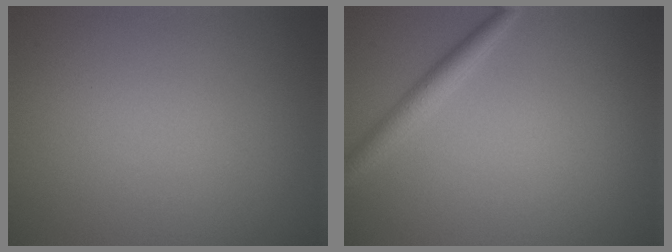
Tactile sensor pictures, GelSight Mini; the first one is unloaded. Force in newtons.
{"total": 2.1, "press": 2.1, "slide": 0.1}